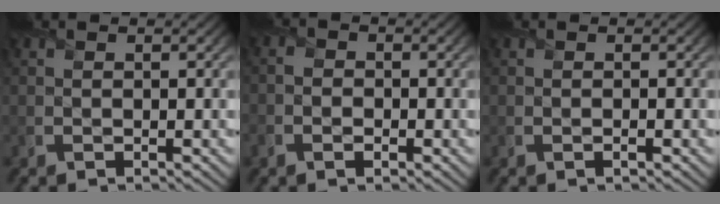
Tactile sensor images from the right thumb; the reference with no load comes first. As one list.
[{"total": 2.1, "force": [-0.9, 1.4, 1.2], "torque": [-0.018, -0.001, -0.022]}, {"total": 0.6, "force": [-0.2, 0.1, 0.5], "torque": [-0.010, -0.002, -0.004]}]